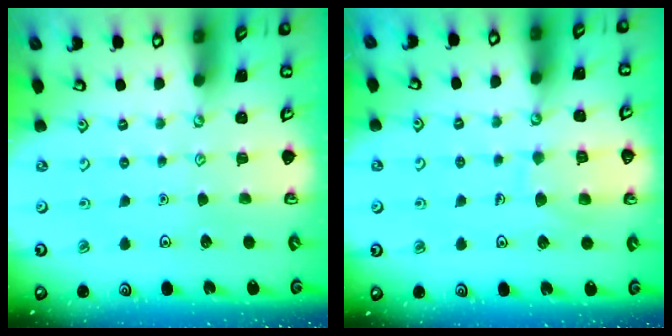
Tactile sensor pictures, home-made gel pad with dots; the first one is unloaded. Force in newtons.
{"total": 7.5, "press": 7.5, "slide": 0.7}